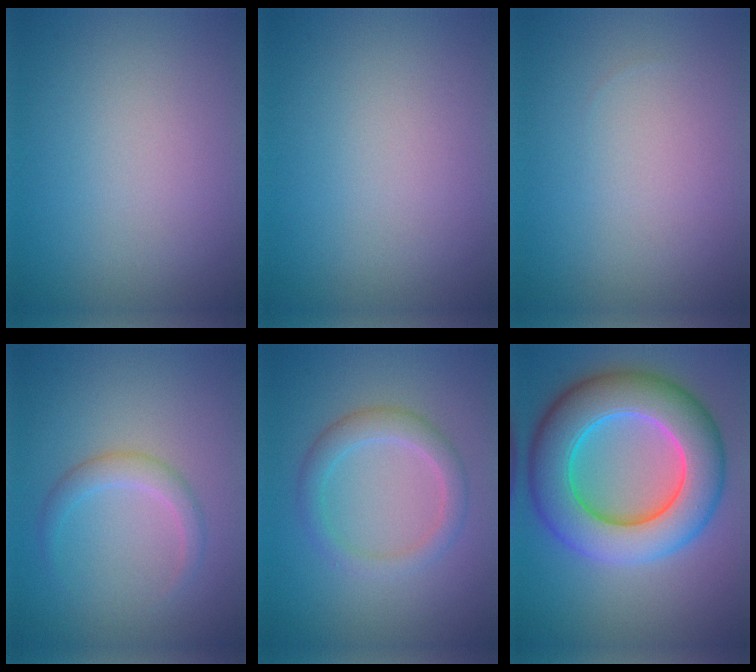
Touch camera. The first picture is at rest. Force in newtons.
{"total": 0.0}
{"total": 0.0}
{"total": 1.9, "press": 1.9, "slide": 0.1}
{"total": 2.8, "press": 2.8, "slide": 0.3}
{"total": 10.9, "press": 10.9, "slide": 0.0}